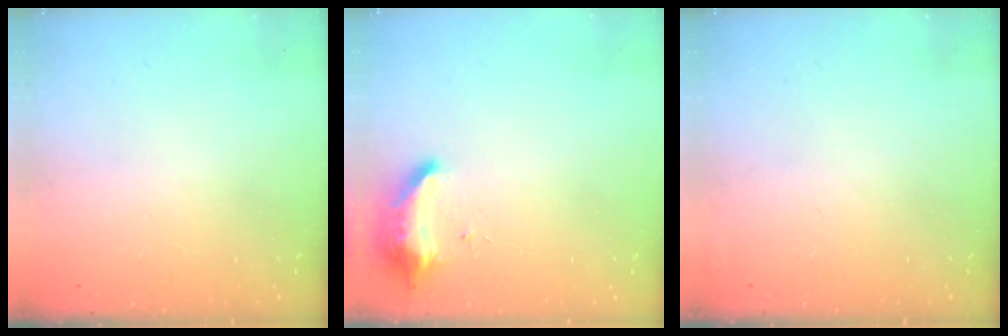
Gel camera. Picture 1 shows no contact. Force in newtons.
{"total": 8.4, "press": 8.4, "slide": 0.4}
{"total": 2.8, "press": 2.2, "slide": 1.7}